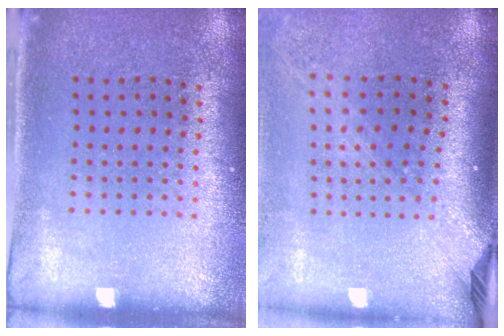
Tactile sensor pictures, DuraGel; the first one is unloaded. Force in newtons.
{"total": 2.3, "press": 1.7, "slide": 1.6}